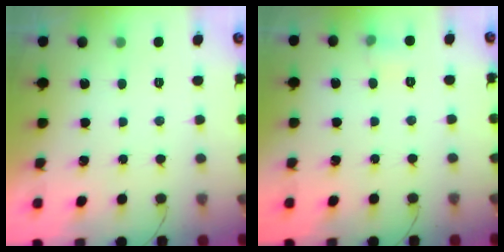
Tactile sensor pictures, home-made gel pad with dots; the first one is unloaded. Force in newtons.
{"total": 4.8, "press": 4.6, "slide": 1.4}